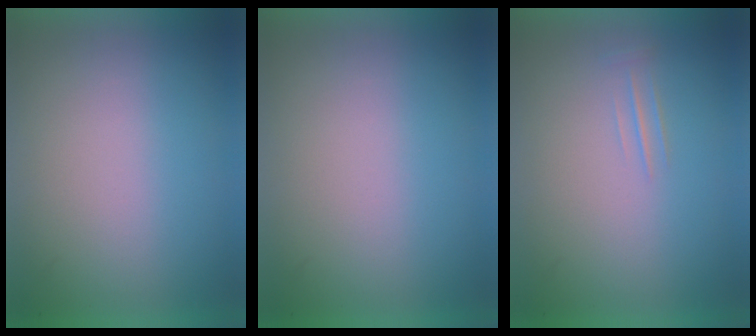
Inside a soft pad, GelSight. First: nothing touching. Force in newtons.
{"total": 0.0}
{"total": 2.0}